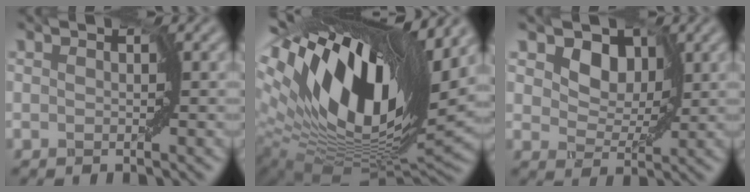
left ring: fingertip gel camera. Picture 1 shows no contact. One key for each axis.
{"total": 18.1, "fx": 7.9, "fy": 7.2, "fz": 14.6, "tx": -0.274, "ty": 0.026, "tz": 0.129}
{"total": 6.8, "fx": 3.6, "fy": 4.4, "fz": 3.7, "tx": -0.064, "ty": 0.007, "tz": 0.044}